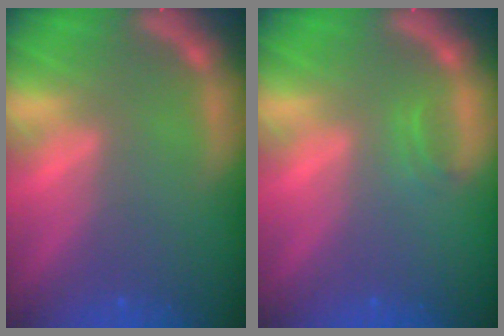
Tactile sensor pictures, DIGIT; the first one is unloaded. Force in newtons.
{"total": 0.9}